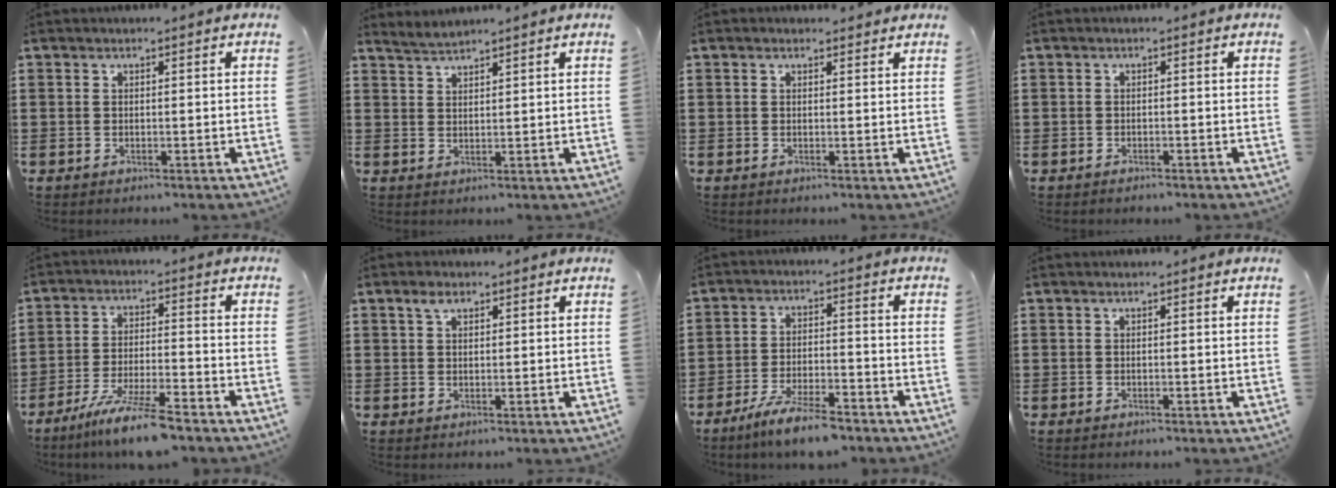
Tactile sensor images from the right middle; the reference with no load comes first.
{"total": 2.1, "force": [2.1, -0.5, -0.1], "torque": [-0.003, 0.001, 0.041]}
{"total": 0.9, "force": [0.9, 0.2, 0.1], "torque": [0.003, -0.002, 0.016]}
{"total": 0.9, "force": [-0.8, 0.3, -0.1], "torque": [0.003, 0.002, -0.019]}
{"total": 8.2, "force": [-6.9, -0.1, 4.4], "torque": [-0.091, -0.015, -0.133]}
{"total": 2.2, "force": [1.4, 0.9, 1.4], "torque": [-0.031, 0.004, 0.026]}
{"total": 6.8, "force": [-5.8, 0.7, 3.4], "torque": [-0.072, -0.008, -0.111]}
{"total": 0.0}